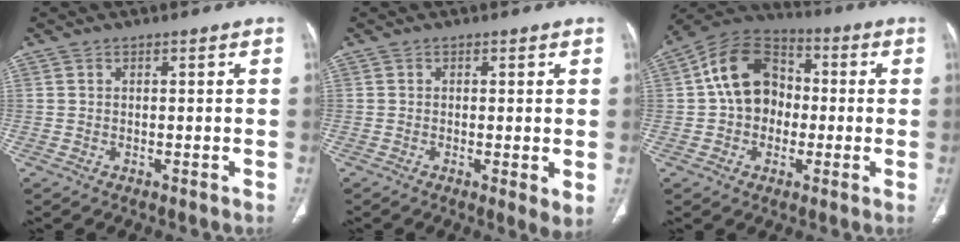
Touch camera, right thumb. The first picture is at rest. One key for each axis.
{"total": 3.4, "fx": -0.2, "fy": 0.8, "fz": 3.3, "tx": -0.056, "ty": -0.015, "tz": -0.007}
{"total": 13.8, "fx": 0.2, "fy": 10.8, "fz": 8.5, "tx": -0.113, "ty": 0.034, "tz": -0.009}